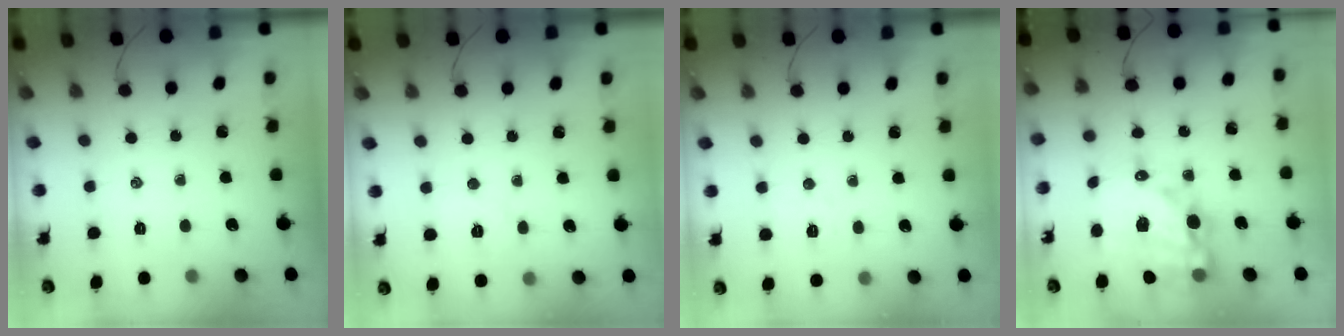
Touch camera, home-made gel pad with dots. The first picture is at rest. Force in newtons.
{"total": 4.6, "press": 4.5, "slide": 0.8}
{"total": 4.2, "press": 4.1, "slide": 1.1}
{"total": 18.3, "press": 17.8, "slide": 4.1}